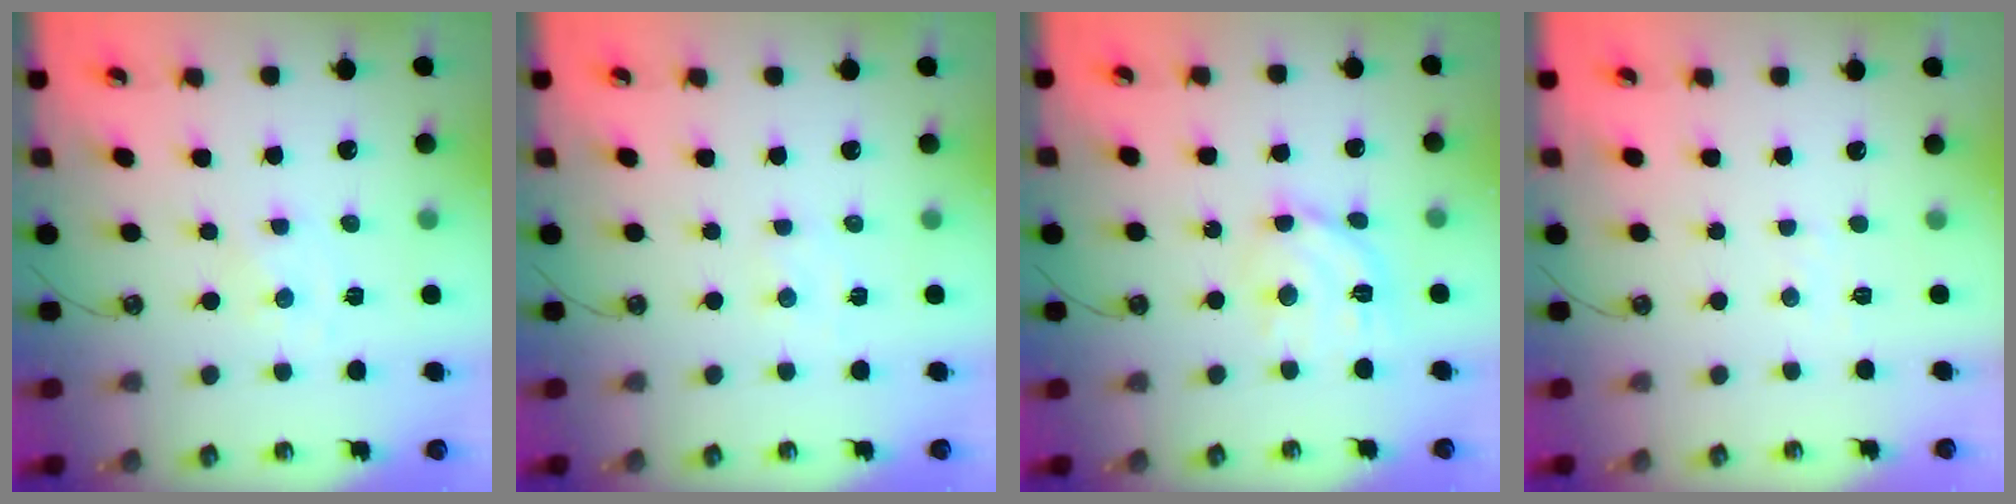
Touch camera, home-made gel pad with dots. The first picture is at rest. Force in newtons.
{"total": 2.2, "press": 2.2, "slide": 0.4}
{"total": 13.0, "press": 12.9, "slide": 1.1}
{"total": 3.0, "press": 3.0, "slide": 0.4}